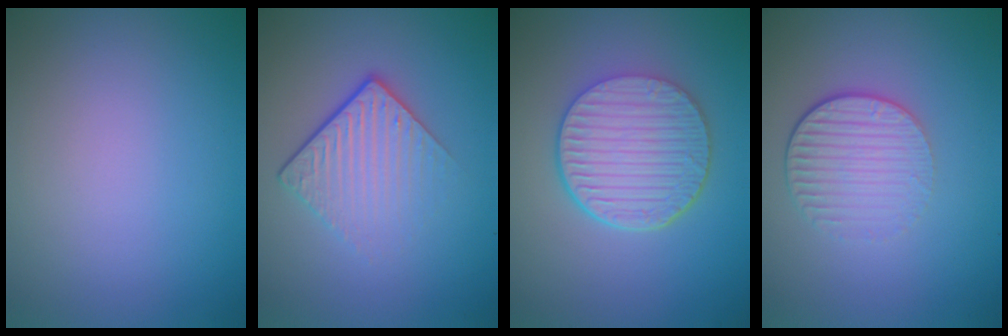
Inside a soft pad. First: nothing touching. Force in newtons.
{"total": 4.3, "press": 2.6, "slide": 3.5}
{"total": 6.5, "press": 4.8, "slide": 4.5}
{"total": 3.7, "press": 2.7, "slide": 2.6}